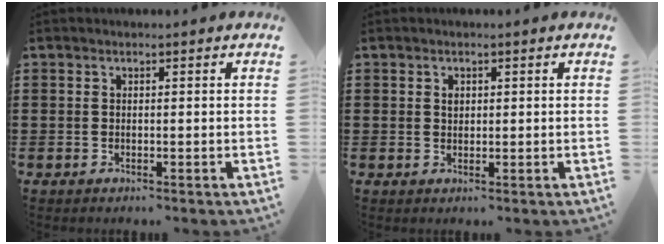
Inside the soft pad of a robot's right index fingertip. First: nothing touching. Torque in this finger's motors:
{"motor_torque": [0.06, -0.02, 0.01, 0.03]}